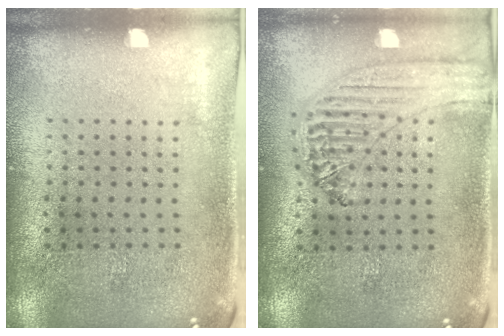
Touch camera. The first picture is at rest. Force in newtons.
{"total": 1.3, "press": 1.3, "slide": 0.1}